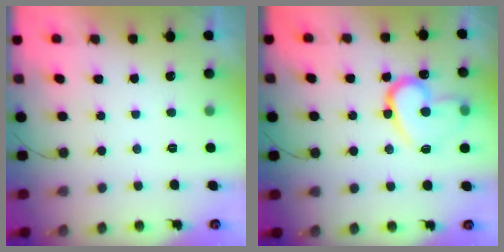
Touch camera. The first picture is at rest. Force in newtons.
{"total": 14.7, "press": 14.6, "slide": 1.6}